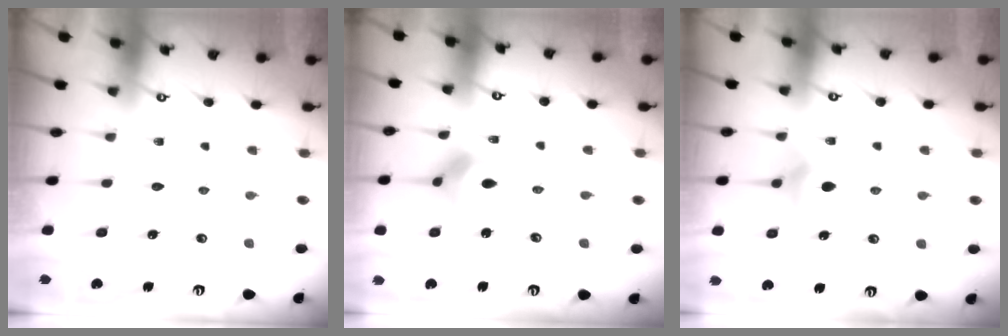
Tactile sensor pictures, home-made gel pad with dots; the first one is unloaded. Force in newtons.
{"total": 5.7, "press": 5.6, "slide": 0.7}
{"total": 4.7, "press": 4.7, "slide": 0.7}